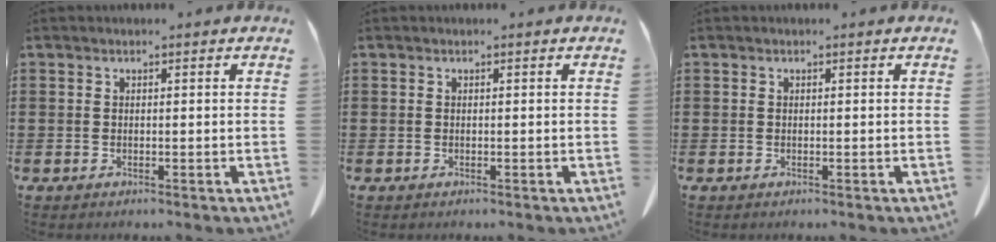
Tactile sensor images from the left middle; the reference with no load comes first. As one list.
[{"total": 0.0}, {"total": 0.0}]